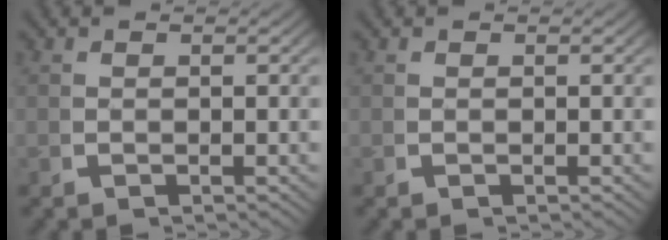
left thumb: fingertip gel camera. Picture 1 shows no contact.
{"total": 0.0}